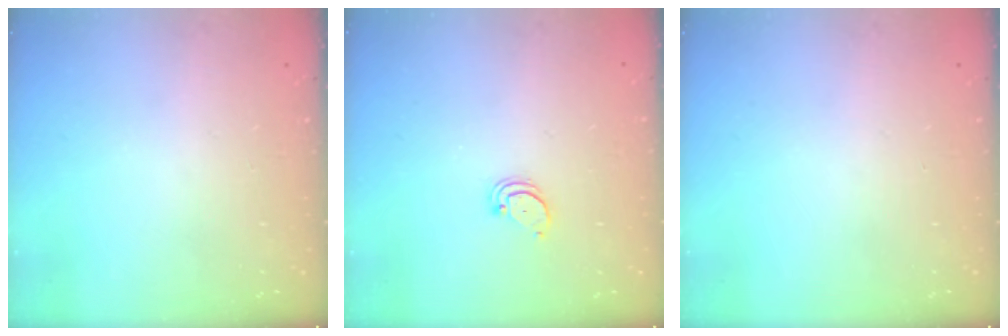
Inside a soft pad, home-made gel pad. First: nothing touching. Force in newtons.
{"total": 2.0, "press": 2.0, "slide": 0.2}
{"total": 0.0}